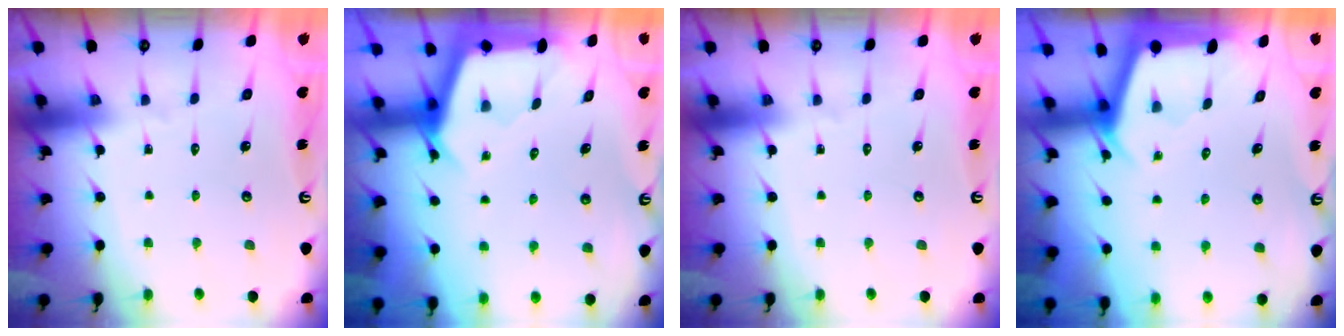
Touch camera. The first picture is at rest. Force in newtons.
{"total": 2.9, "press": 2.9, "slide": 0.3}
{"total": 0.0}
{"total": 2.2, "press": 2.2, "slide": 0.3}